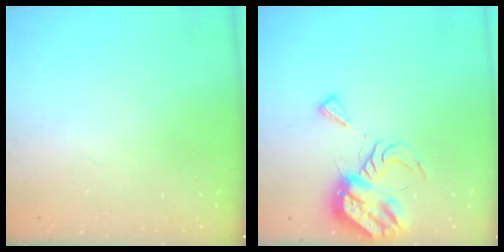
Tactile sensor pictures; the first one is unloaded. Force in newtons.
{"total": 10.1, "press": 10.0, "slide": 1.2}